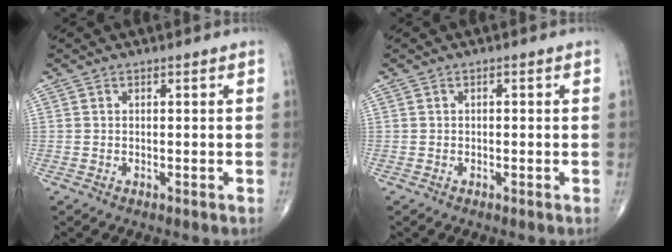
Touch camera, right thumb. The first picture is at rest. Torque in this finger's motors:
{"motor_torque": [-0.40, 0.02, -0.23, -0.05, -0.05]}